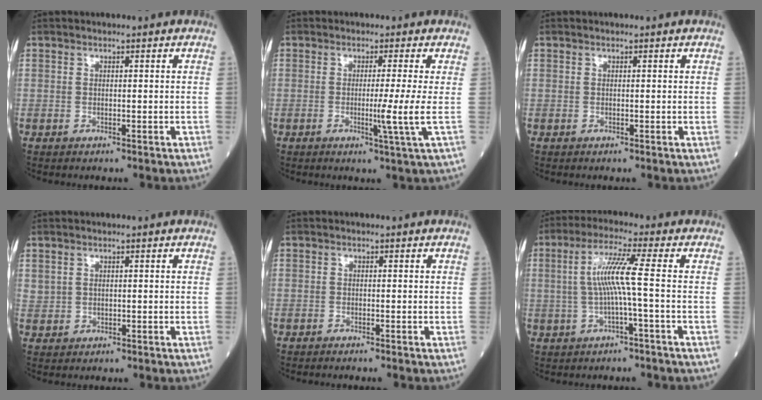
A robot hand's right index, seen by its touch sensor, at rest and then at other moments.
{"total": 4.4, "force": [-0.6, -1.9, 3.9], "torque": [-0.065, -0.013, -0.009]}
{"total": 0.0}
{"total": 1.3, "force": [0.9, 0.9, 0.4], "torque": [-0.007, 0.005, 0.019]}
{"total": 1.2, "force": [-1.1, -0.2, 0.5], "torque": [-0.004, 0.002, -0.016]}
{"total": 6.4, "force": [-0.2, -0.9, 6.3], "torque": [-0.130, 0.015, -0.001]}